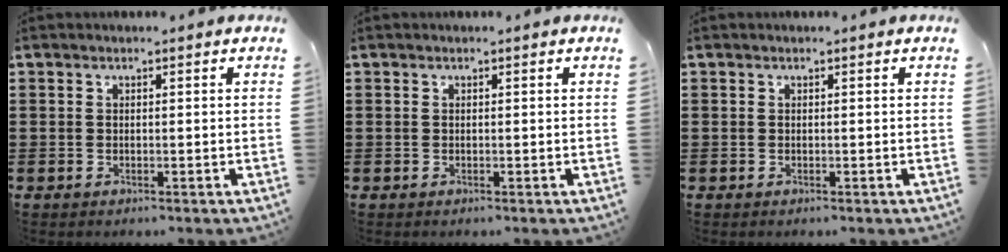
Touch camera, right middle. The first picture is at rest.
{"total": 0.0}
{"total": 0.0}